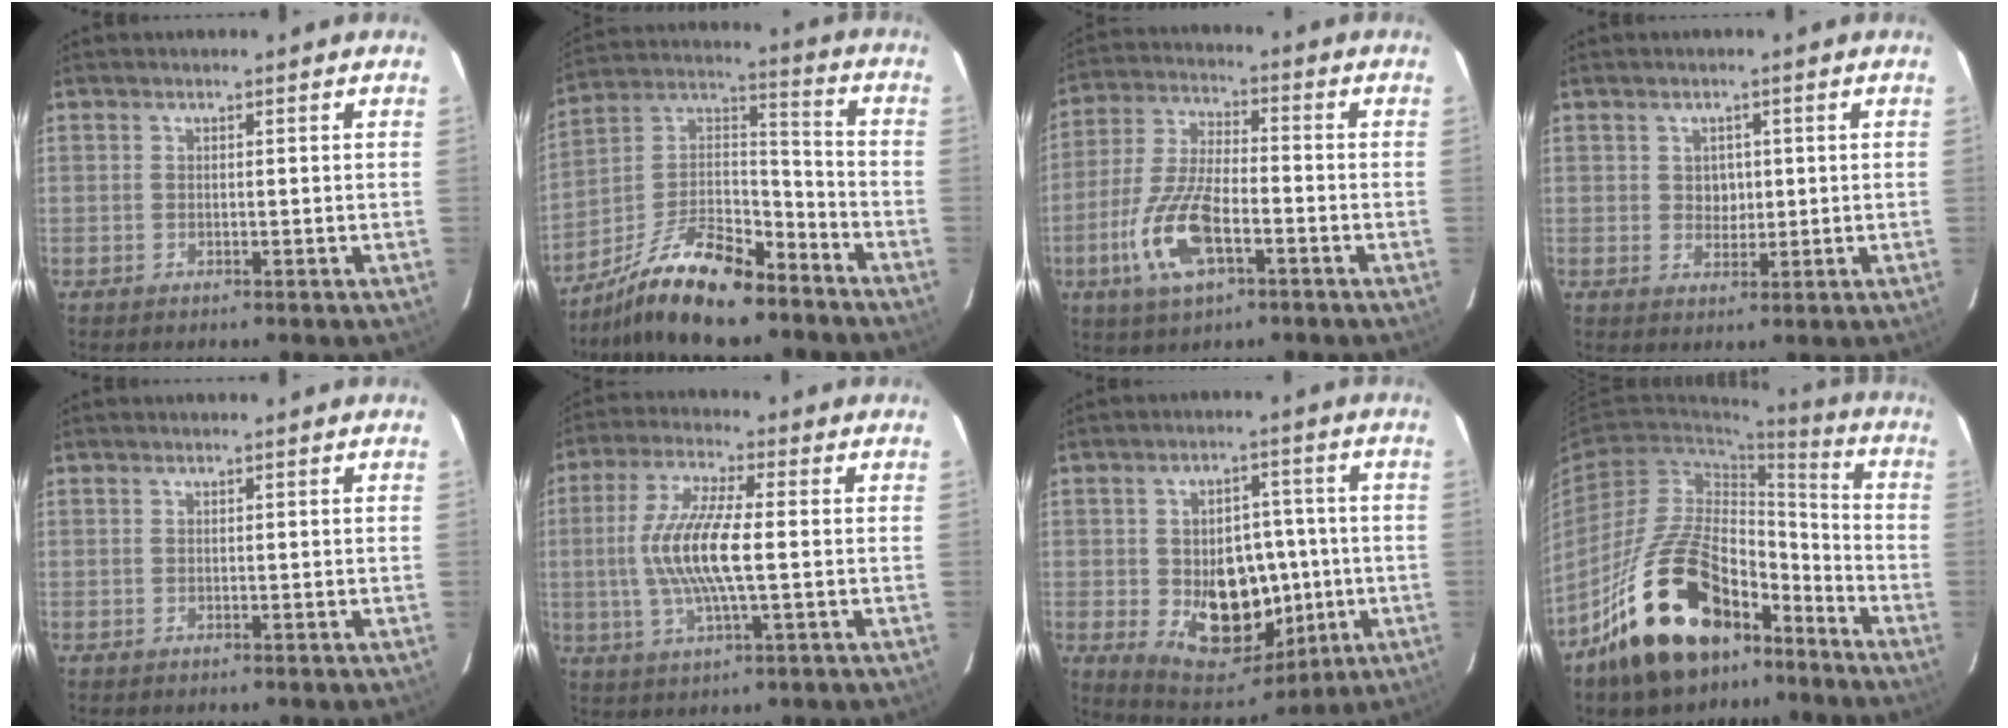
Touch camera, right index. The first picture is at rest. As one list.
[{"total": 17.9, "force": [-13.0, 6.3, 10.5], "torque": [-0.218, 0.013, -0.230]}, {"total": 13.5, "force": [-5.4, 5.4, 11.2], "torque": [-0.244, -0.007, -0.101]}, {"total": 2.8, "force": [0.5, 2.6, 1.1], "torque": [-0.014, 0.005, 0.009]}, {"total": 0.0}, {"total": 12.1, "force": [-0.5, 2.5, 11.8], "torque": [-0.238, 0.001, -0.011]}, {"total": 15.1, "force": [-2.3, 11.2, 9.8], "torque": [-0.180, 0.005, -0.009]}, {"total": 23.0, "force": [-15.3, 11.5, 12.7], "torque": [-0.235, 0.029, -0.233]}]